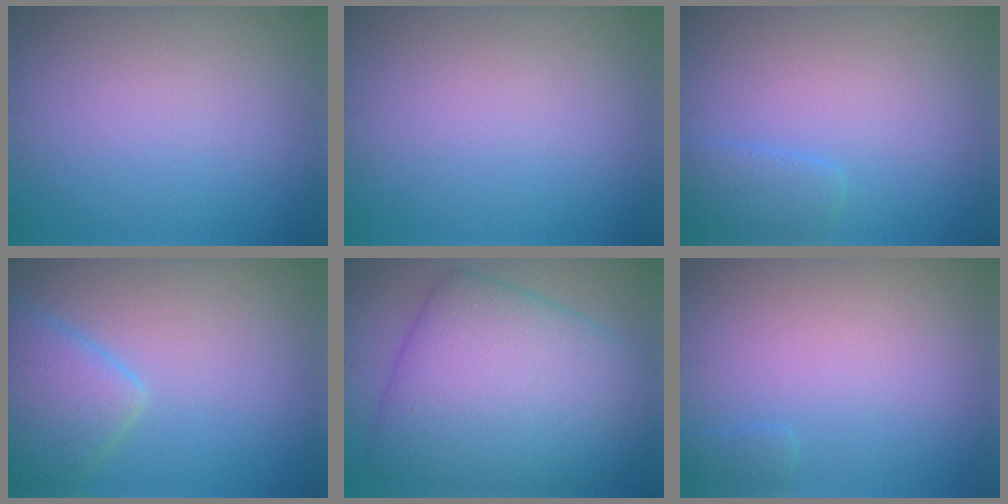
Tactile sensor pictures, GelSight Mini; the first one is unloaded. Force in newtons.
{"total": 0.0}
{"total": 2.0, "press": 2.0, "slide": 0.2}
{"total": 4.2, "press": 4.2, "slide": 0.3}
{"total": 11.0, "press": 11.0, "slide": 0.2}
{"total": 0.7, "press": 0.7, "slide": 0.0}